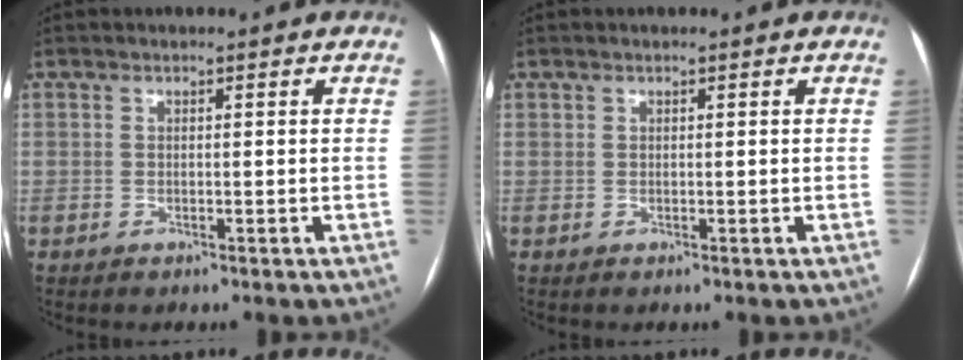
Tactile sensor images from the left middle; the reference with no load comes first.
{"total": 0.0}